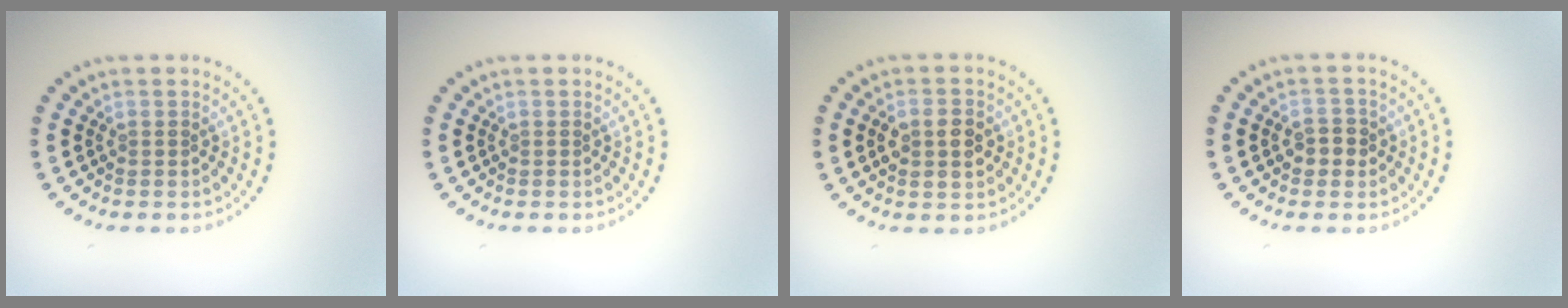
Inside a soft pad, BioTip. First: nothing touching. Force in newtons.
{"total": 0.0}
{"total": 2.7, "press": 2.7, "slide": 0.1}
{"total": 1.9, "press": 1.8, "slide": 0.3}